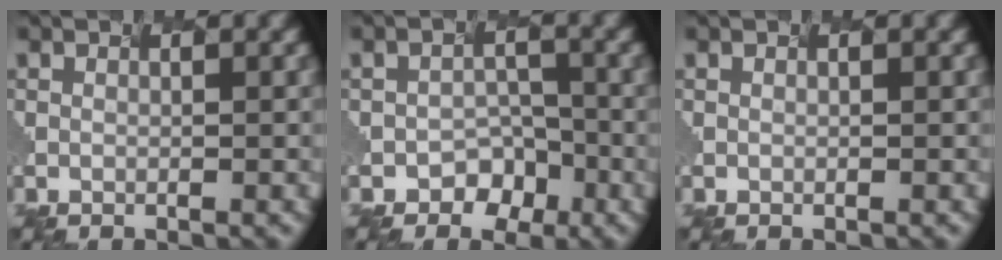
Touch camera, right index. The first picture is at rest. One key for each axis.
{"total": 2.8, "fx": -2.6, "fy": 0.9, "fz": -0.8, "tx": -0.007, "ty": -0.011, "tz": -0.016}
{"total": 0.0}